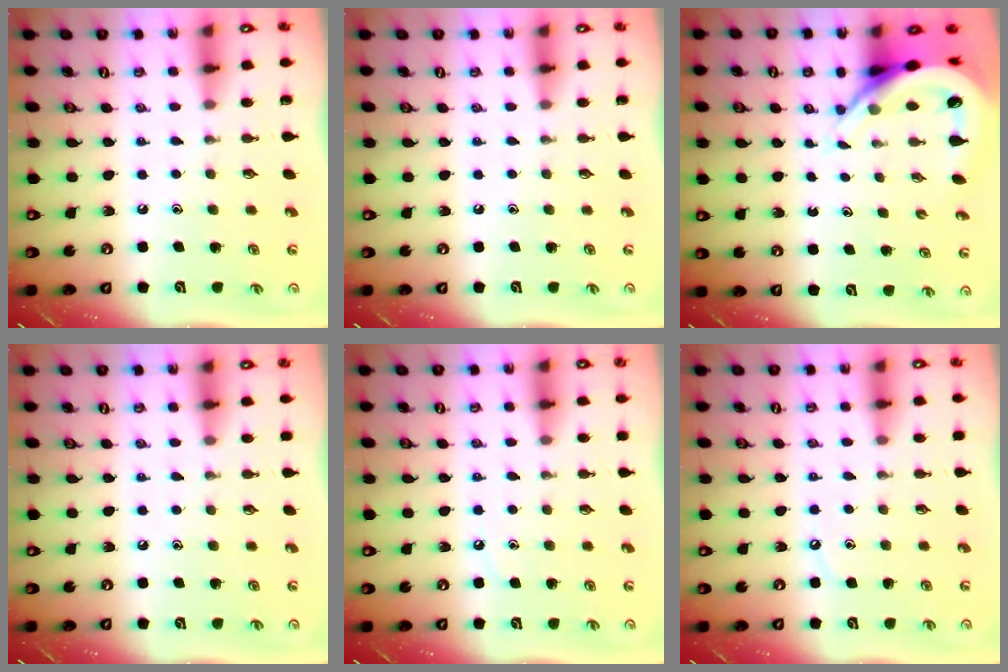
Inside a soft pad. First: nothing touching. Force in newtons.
{"total": 0.0}
{"total": 6.8, "press": 6.8, "slide": 0.8}
{"total": 3.0, "press": 2.9, "slide": 0.5}
{"total": 3.6, "press": 3.5, "slide": 0.5}
{"total": 4.1, "press": 4.1, "slide": 0.6}